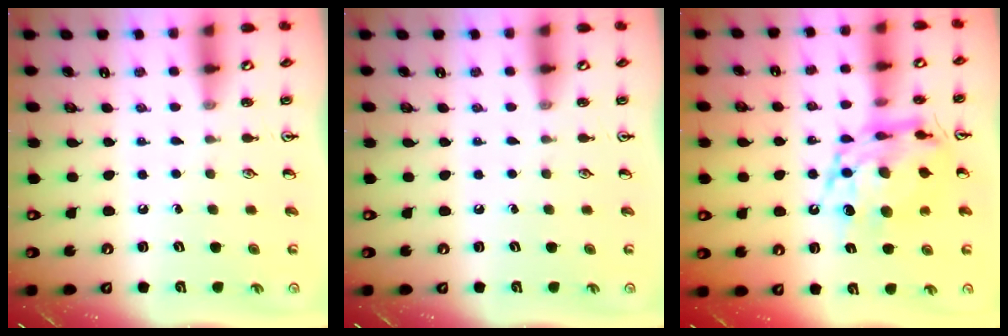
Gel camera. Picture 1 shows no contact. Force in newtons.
{"total": 0.0}
{"total": 14.7, "press": 14.6, "slide": 1.5}